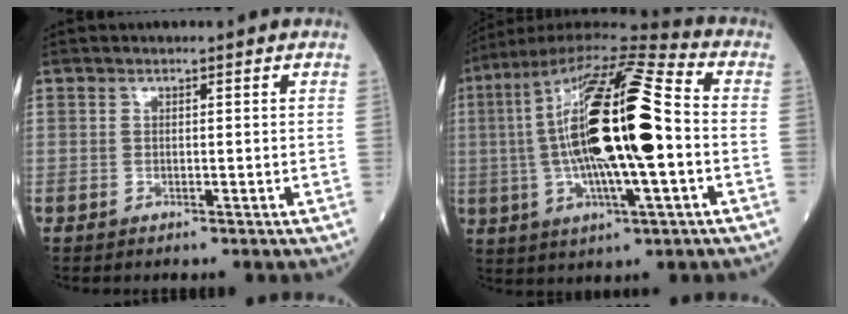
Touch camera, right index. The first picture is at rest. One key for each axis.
{"total": 24.6, "fx": -0.1, "fy": 4.4, "fz": 24.2, "tx": -0.476, "ty": 0.015, "tz": -0.013}